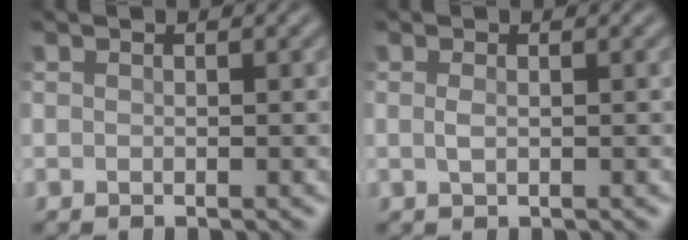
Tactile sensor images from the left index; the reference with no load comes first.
{"total": 0.7, "force": [0.3, 0.2, 0.6], "torque": [-0.015, 0.005, 0.005]}